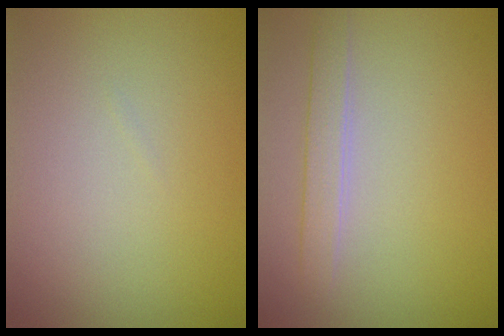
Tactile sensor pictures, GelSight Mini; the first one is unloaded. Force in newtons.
{"total": 1.9, "press": 1.9, "slide": 0.1}